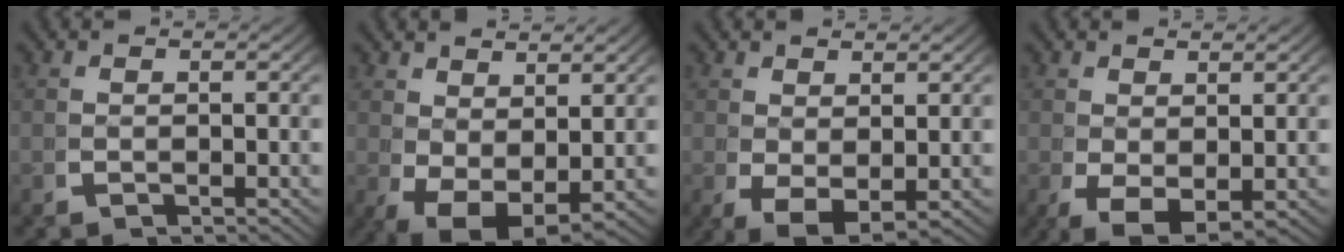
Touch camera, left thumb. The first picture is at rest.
{"total": 6.5, "force": [-1.5, 4.6, 4.3], "torque": [-0.100, -0.049, 0.005]}
{"total": 4.4, "force": [-1.3, 2.8, 3.1], "torque": [-0.067, -0.035, 0.006]}
{"total": 4.7, "force": [-1.8, 2.9, 3.3], "torque": [-0.071, -0.038, -0.001]}